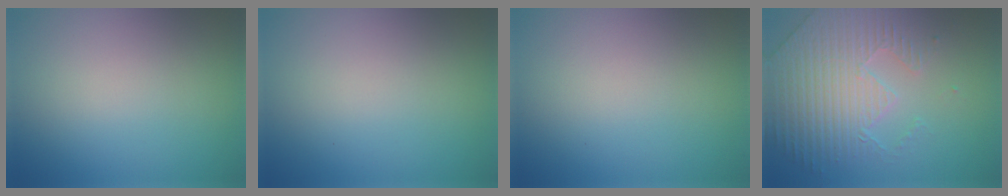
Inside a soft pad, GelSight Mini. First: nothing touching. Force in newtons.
{"total": 0.0}
{"total": 0.0}
{"total": 4.7, "press": 4.6, "slide": 1.1}